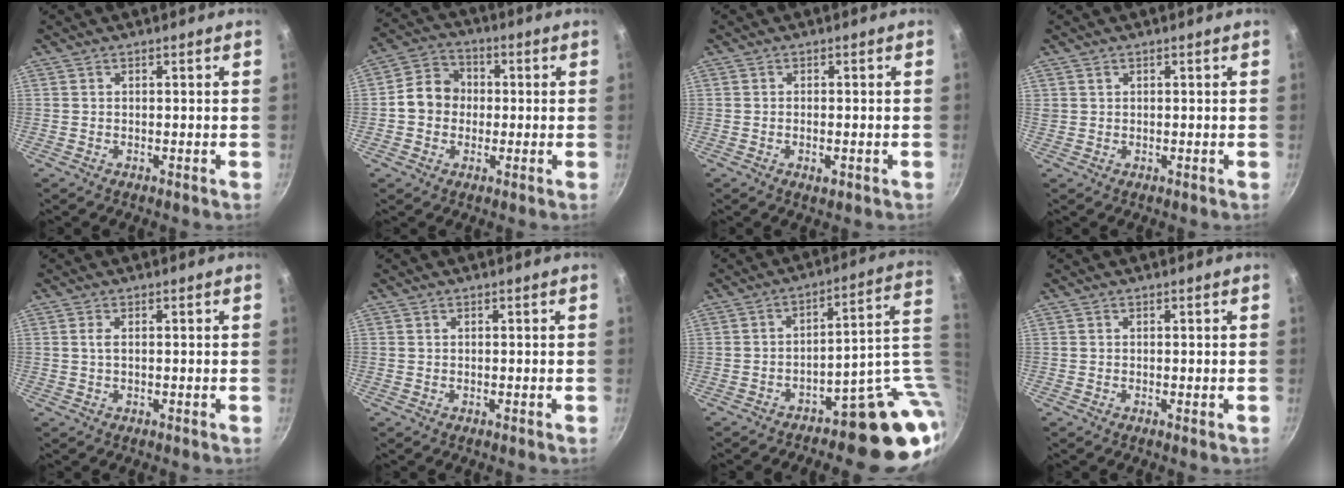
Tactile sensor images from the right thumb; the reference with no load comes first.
{"total": 8.5, "force": [-0.2, 7.4, 4.2], "torque": [-0.040, 0.021, -0.022]}
{"total": 2.1, "force": [-0.7, 0.9, 1.8], "torque": [-0.034, -0.001, -0.013]}
{"total": 0.8, "force": [0.4, 0.6, 0.2], "torque": [0.000, 0.005, 0.009]}
{"total": 1.3, "force": [0.2, 0.5, 1.2], "torque": [-0.023, 0.001, 0.004]}
{"total": 0.0}
{"total": 14.4, "force": [-1.9, 7.1, 12.4], "torque": [-0.088, 0.027, -0.023]}
{"total": 0.0}